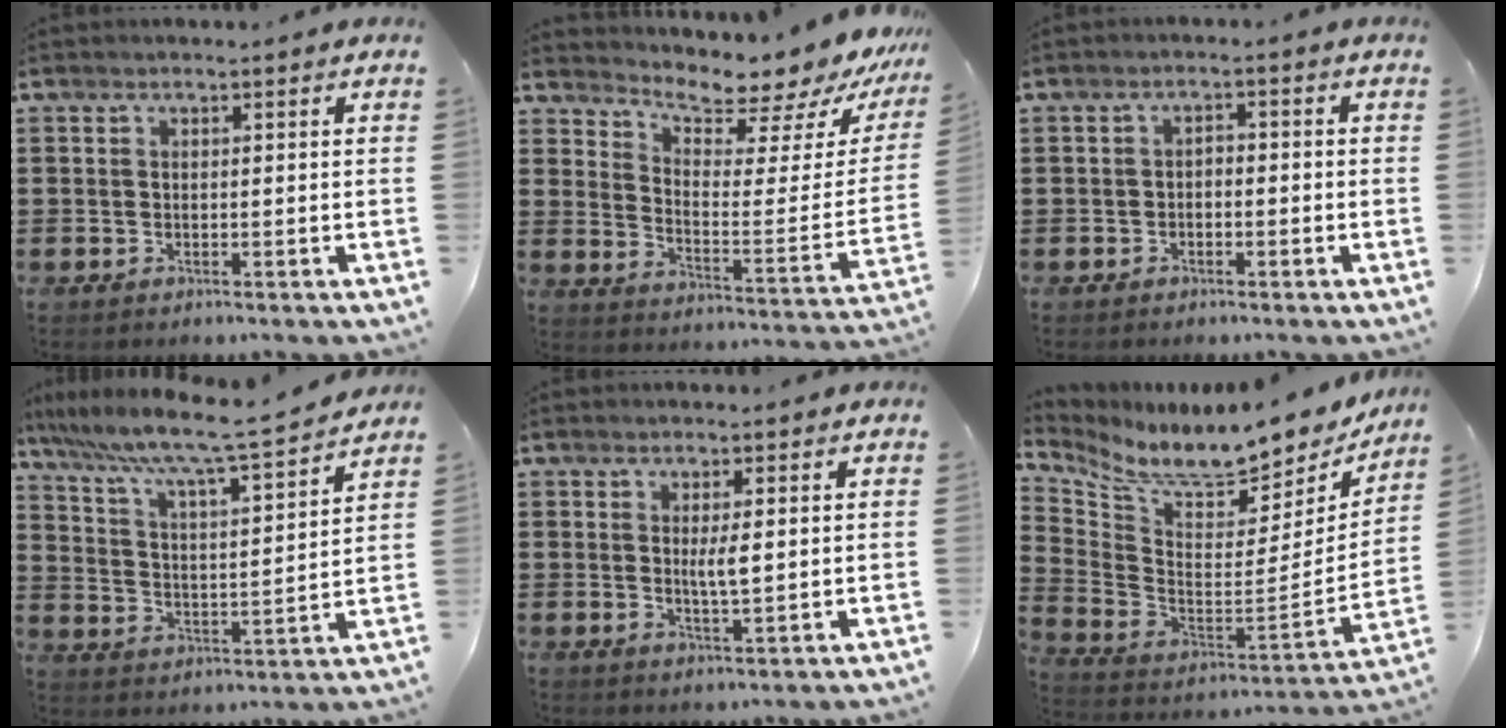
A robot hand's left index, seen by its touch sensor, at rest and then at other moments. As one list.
[{"total": 6.7, "force": [6.2, 1.6, 2.1], "torque": [-0.054, -0.061, 0.099]}, {"total": 1.5, "force": [-1.3, 0.5, 0.4], "torque": [-0.013, 0.004, -0.028]}, {"total": 7.8, "force": [6.7, -0.3, 4.0], "torque": [-0.106, -0.049, 0.104]}, {"total": 2.5, "force": [0.5, 0.3, 2.4], "torque": [-0.048, -0.002, 0.007]}, {"total": 8.9, "force": [8.1, 0.7, 3.7], "torque": [-0.095, -0.078, 0.131]}]